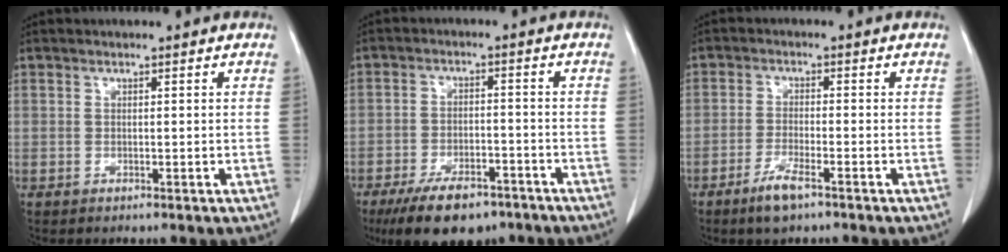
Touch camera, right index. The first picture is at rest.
{"total": 11.0, "force": [-8.0, 4.6, 6.0], "torque": [-0.096, -0.007, -0.130]}
{"total": 4.5, "force": [-3.0, 0.8, 3.2], "torque": [-0.069, -0.006, -0.056]}